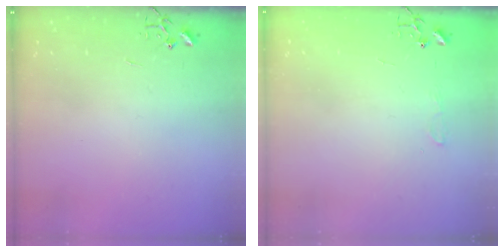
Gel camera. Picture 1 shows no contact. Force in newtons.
{"total": 4.7, "press": 4.6, "slide": 0.7}